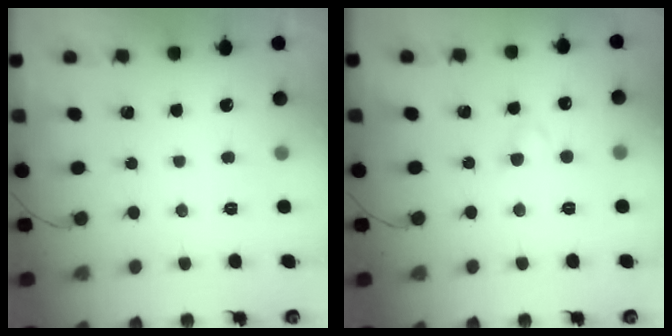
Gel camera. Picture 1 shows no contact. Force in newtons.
{"total": 2.7, "press": 2.4, "slide": 1.2}